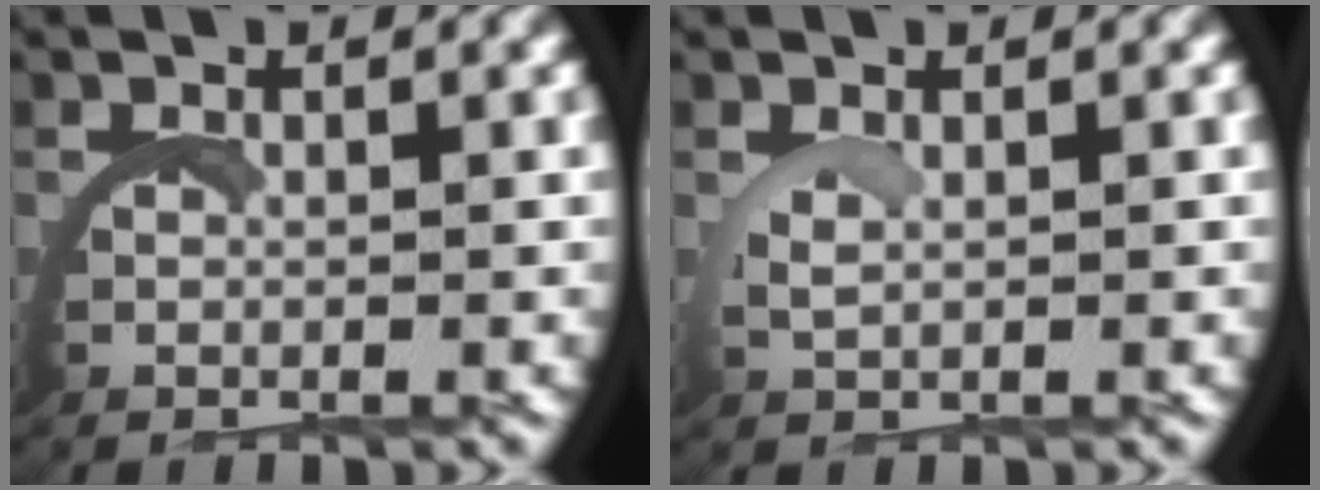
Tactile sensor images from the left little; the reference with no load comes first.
{"total": 1.2, "force": [1.0, -0.3, 0.5], "torque": [-0.020, -0.002, 0.021]}